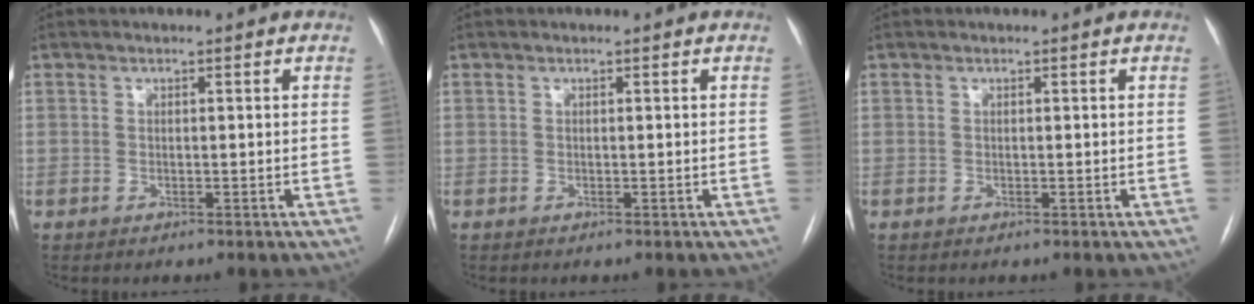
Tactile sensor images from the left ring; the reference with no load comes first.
{"total": 0.0}
{"total": 0.0}